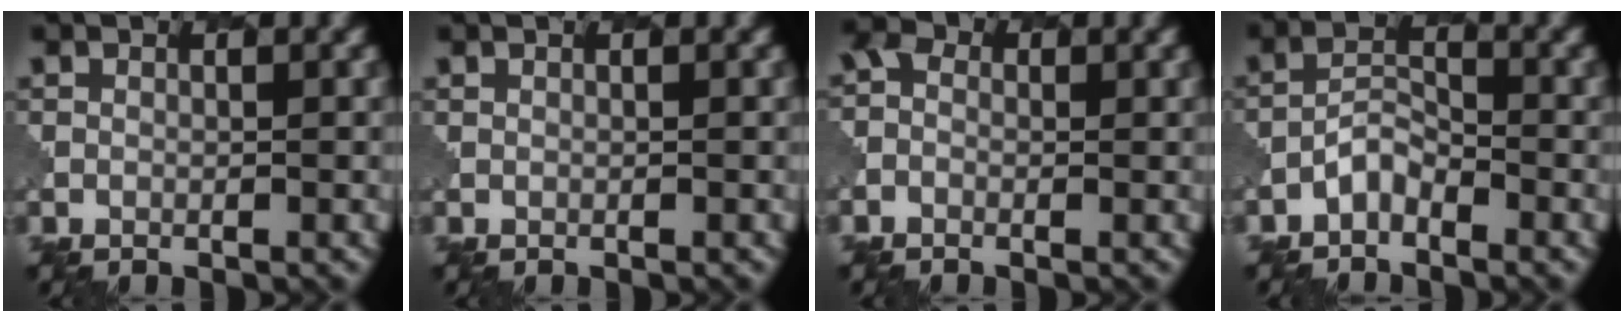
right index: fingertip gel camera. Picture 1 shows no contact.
{"total": 0.0}
{"total": 1.7, "force": [-0.8, 1.4, 0.7], "torque": [-0.009, 0.002, -0.023]}
{"total": 1.9, "force": [-1.4, 0.9, 0.9], "torque": [-0.014, 0.010, -0.031]}